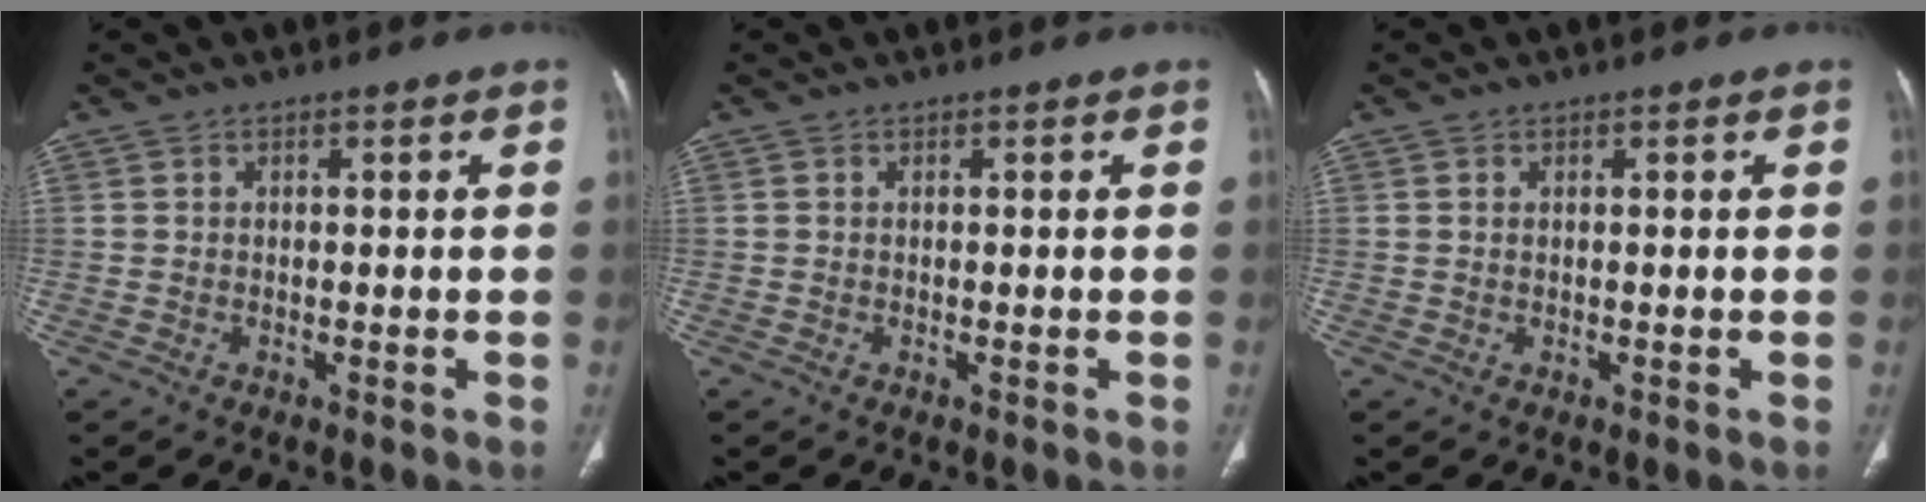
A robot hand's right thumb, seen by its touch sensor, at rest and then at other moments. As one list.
[{"total": 0.0}, {"total": 0.0}]